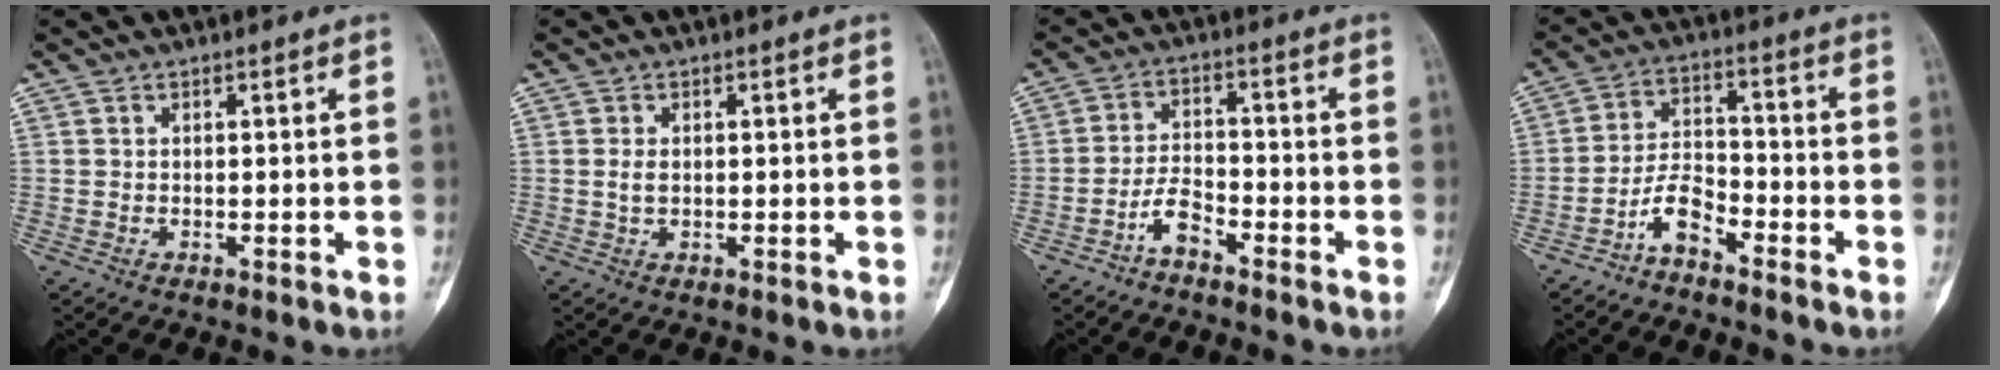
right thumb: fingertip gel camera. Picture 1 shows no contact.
{"total": 1.8, "force": [0.2, 1.1, 1.4], "torque": [-0.026, -0.002, 0.005]}
{"total": 4.4, "force": [-3.2, 1.7, 2.5], "torque": [-0.045, 0.030, -0.065]}
{"total": 5.9, "force": [-4.3, 2.3, 3.3], "torque": [-0.059, 0.044, -0.089]}